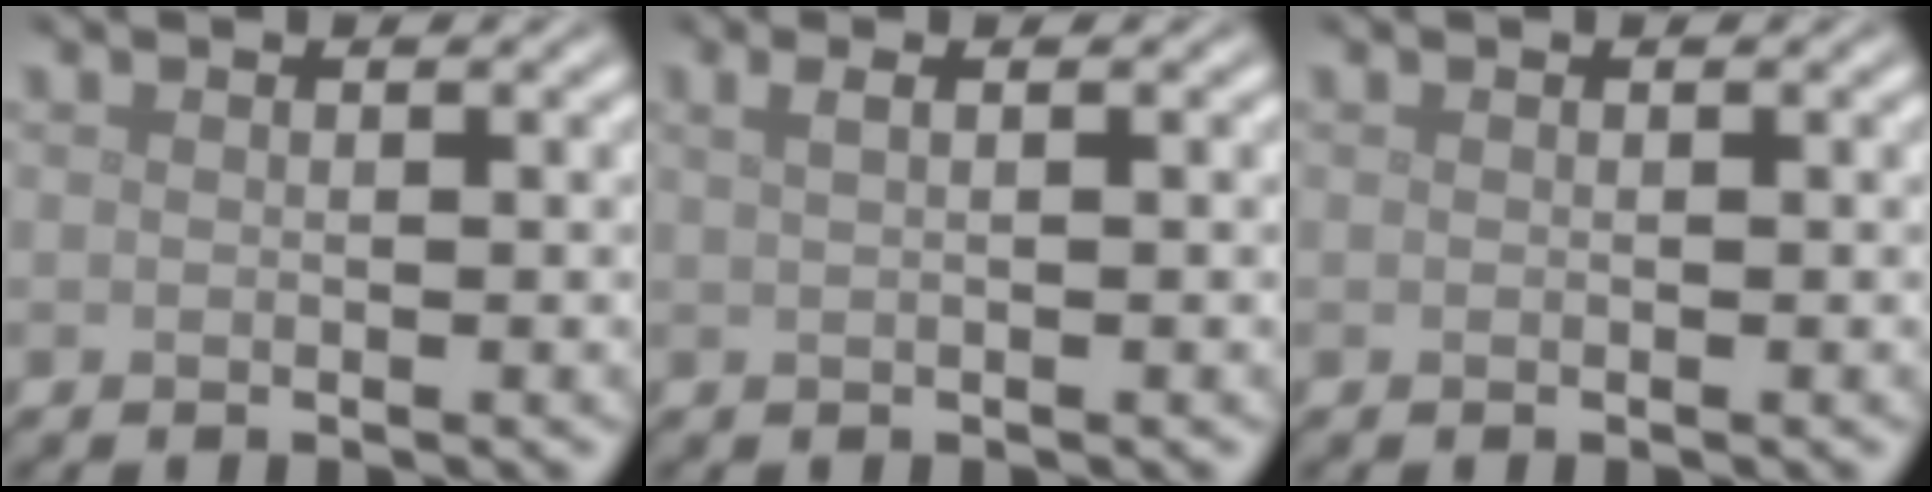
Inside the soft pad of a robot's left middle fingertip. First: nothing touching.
{"total": 2.3, "force": [1.0, 1.0, 1.7], "torque": [-0.019, 0.003, 0.000]}
{"total": 0.0}